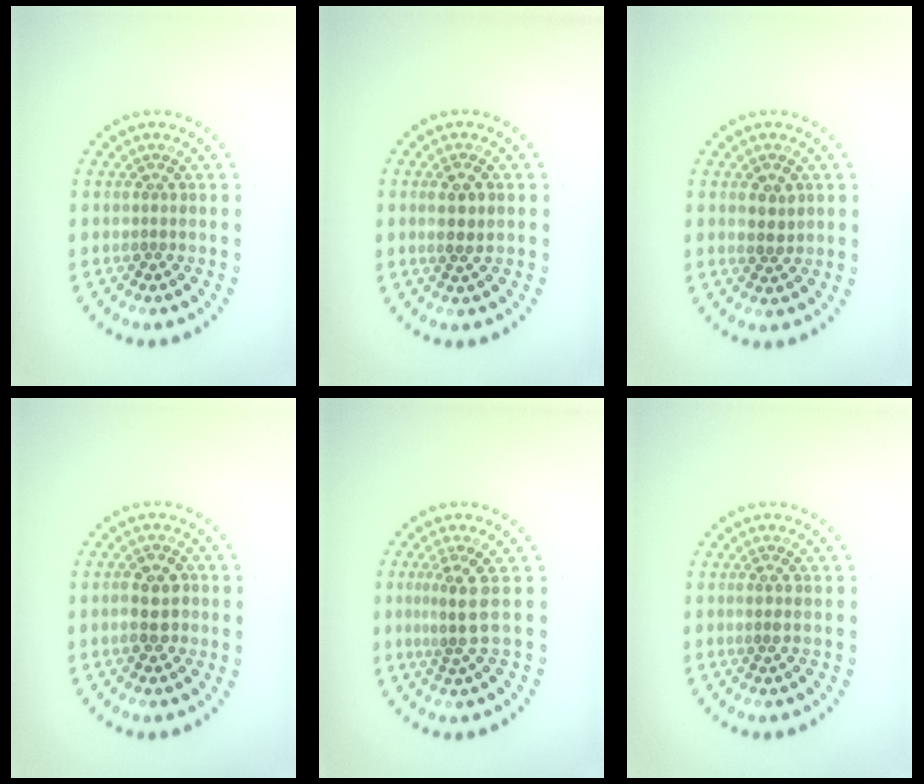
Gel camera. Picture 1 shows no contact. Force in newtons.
{"total": 1.7, "press": 1.5, "slide": 0.6}
{"total": 1.5, "press": 1.4, "slide": 0.2}
{"total": 3.0, "press": 2.9, "slide": 0.6}
{"total": 2.6, "press": 1.9, "slide": 1.8}
{"total": 0.7, "press": 0.4, "slide": 0.5}